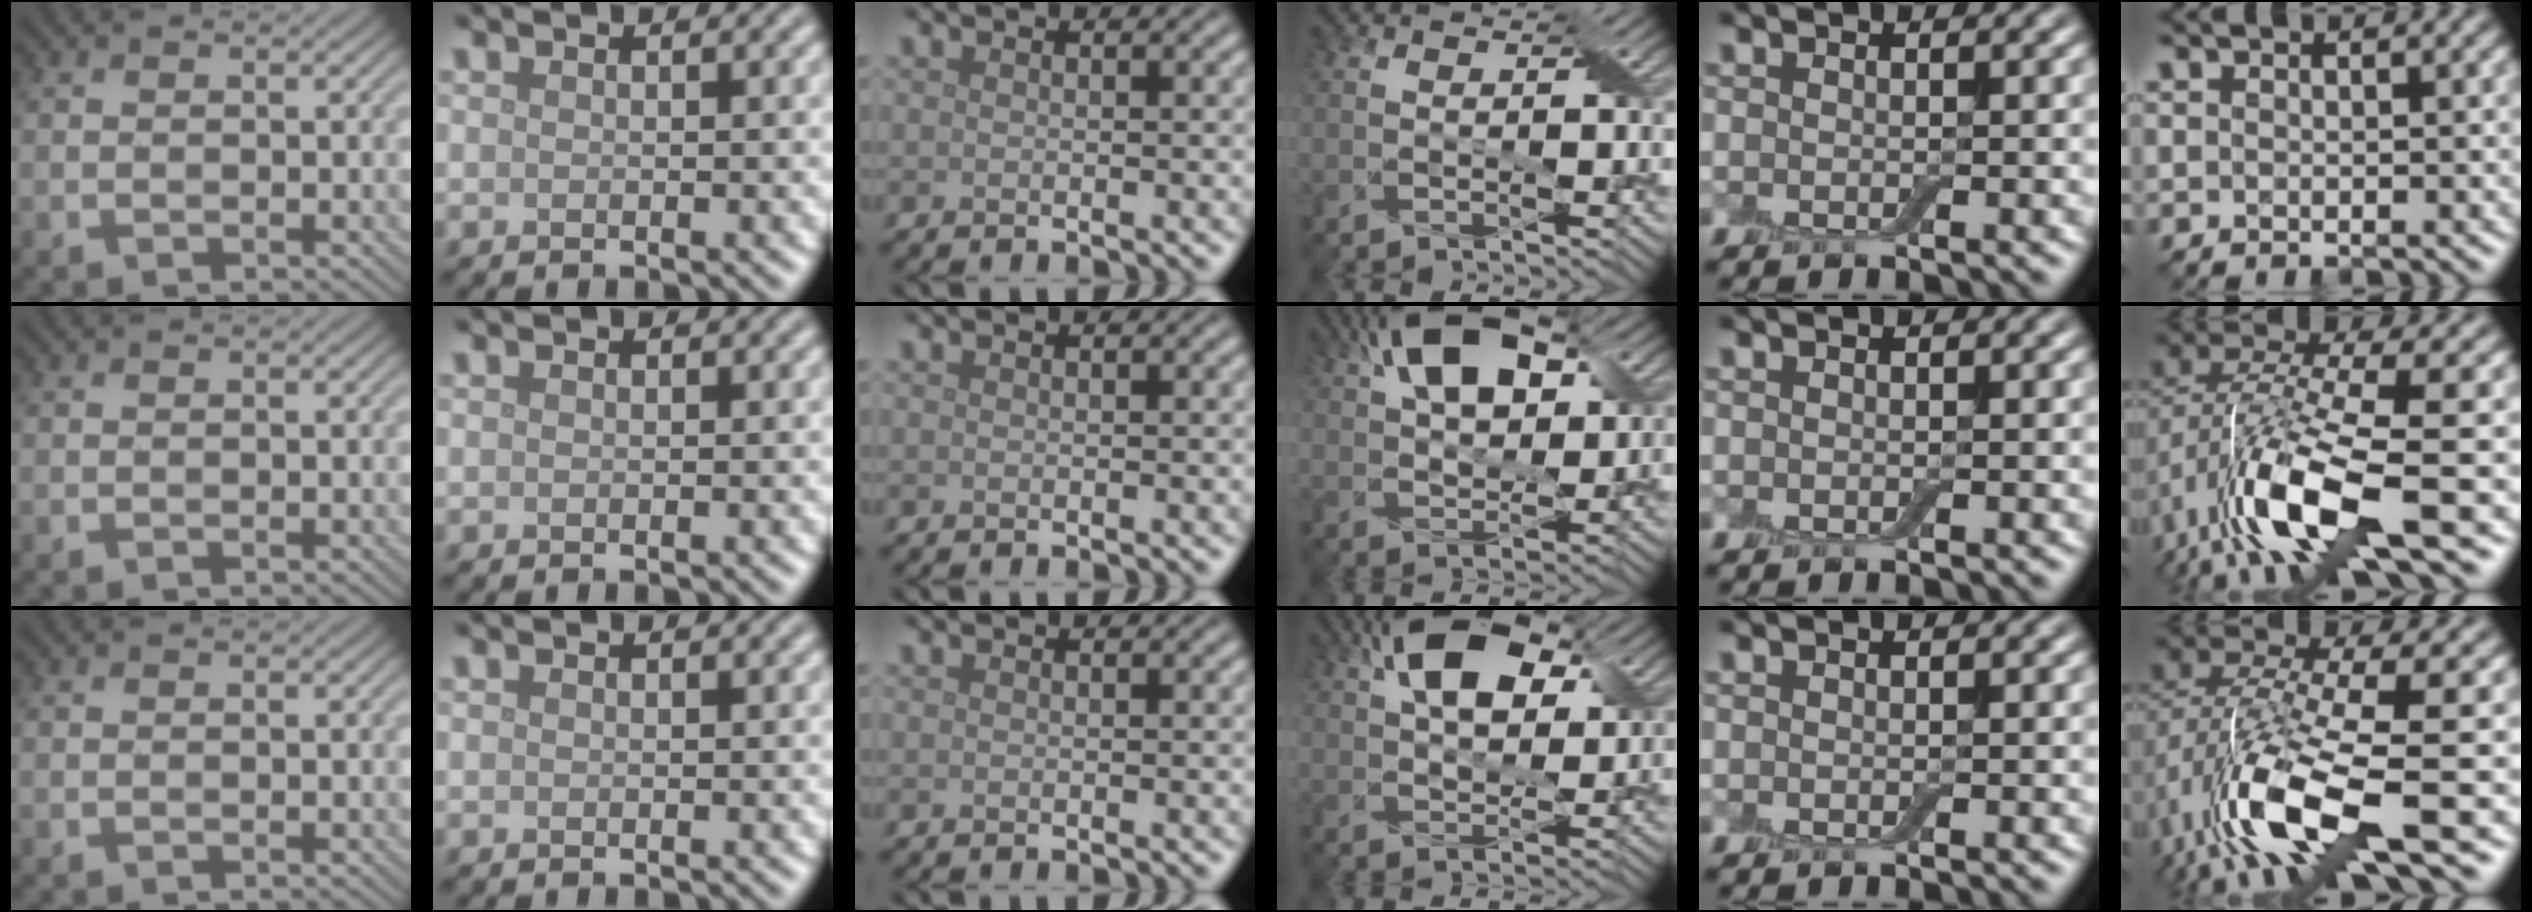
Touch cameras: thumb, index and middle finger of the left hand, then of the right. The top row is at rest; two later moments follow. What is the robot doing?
{"motion": "close", "object": "airpods case & airpods"}